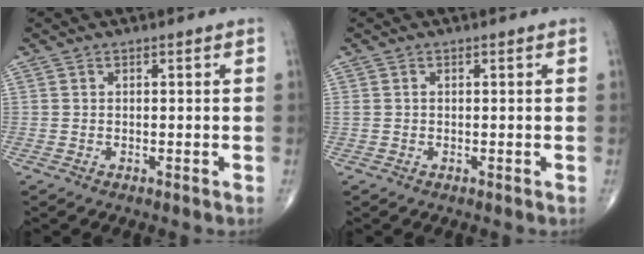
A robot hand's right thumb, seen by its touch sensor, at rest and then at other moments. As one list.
[{"total": 0.6, "force": [0.1, 0.5, 0.4], "torque": [-0.012, 0.006, 0.004]}]